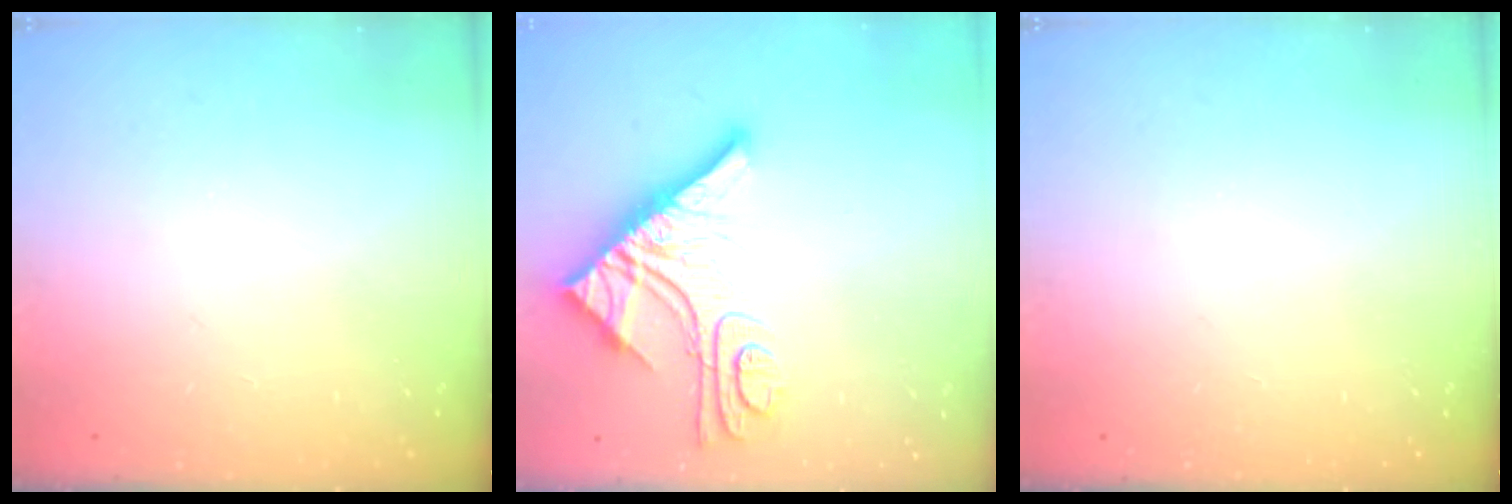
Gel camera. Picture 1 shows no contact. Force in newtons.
{"total": 15.3, "press": 15.3, "slide": 1.4}
{"total": 0.0}